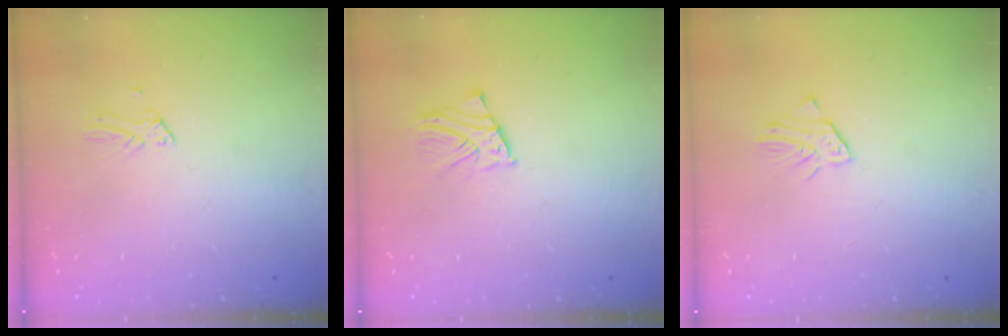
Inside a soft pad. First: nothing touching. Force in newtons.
{"total": 2.6, "press": 2.6, "slide": 0.1}
{"total": 2.1, "press": 2.1, "slide": 0.2}